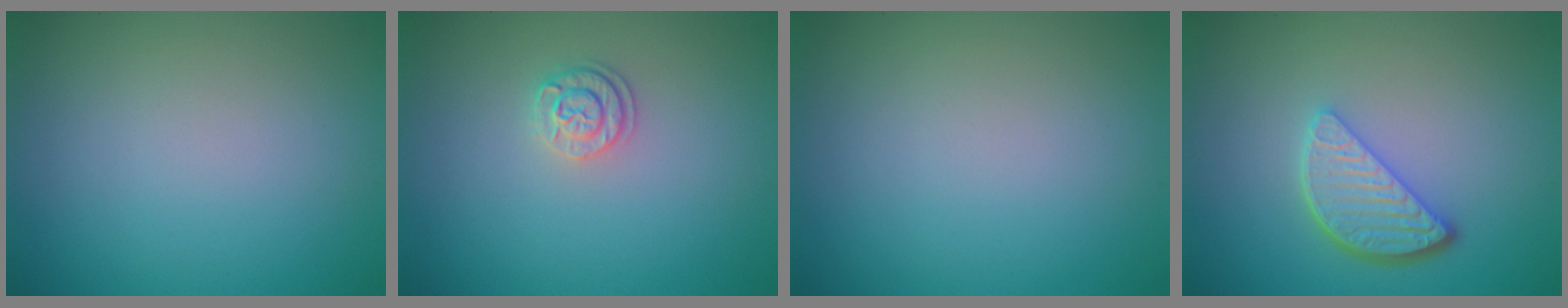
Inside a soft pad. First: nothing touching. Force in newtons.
{"total": 1.9, "press": 1.7, "slide": 0.9}
{"total": 0.0}
{"total": 3.8, "press": 3.1, "slide": 2.2}